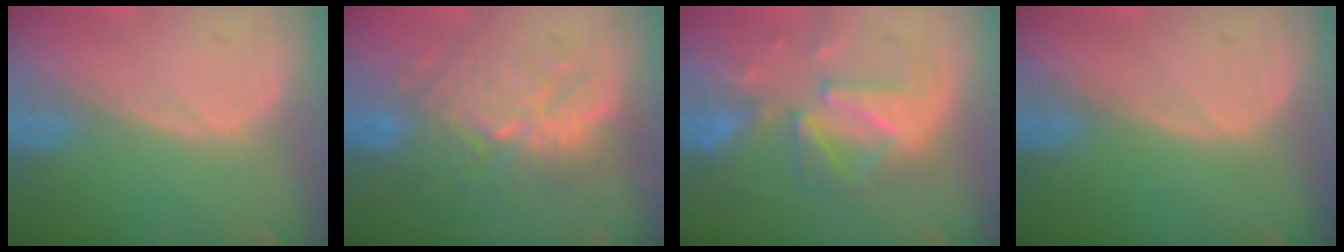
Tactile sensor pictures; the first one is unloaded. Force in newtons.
{"total": 9.2, "press": 9.1, "slide": 1.6}
{"total": 9.6, "press": 9.0, "slide": 3.4}
{"total": 0.0}